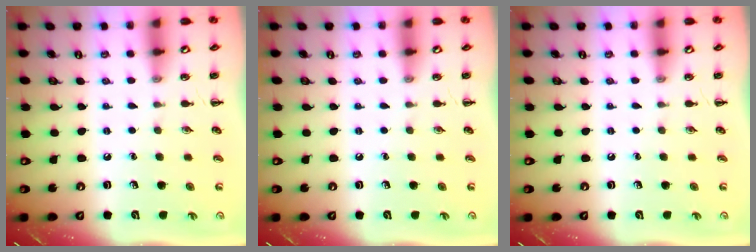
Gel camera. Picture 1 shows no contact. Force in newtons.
{"total": 0.0}
{"total": 0.0}